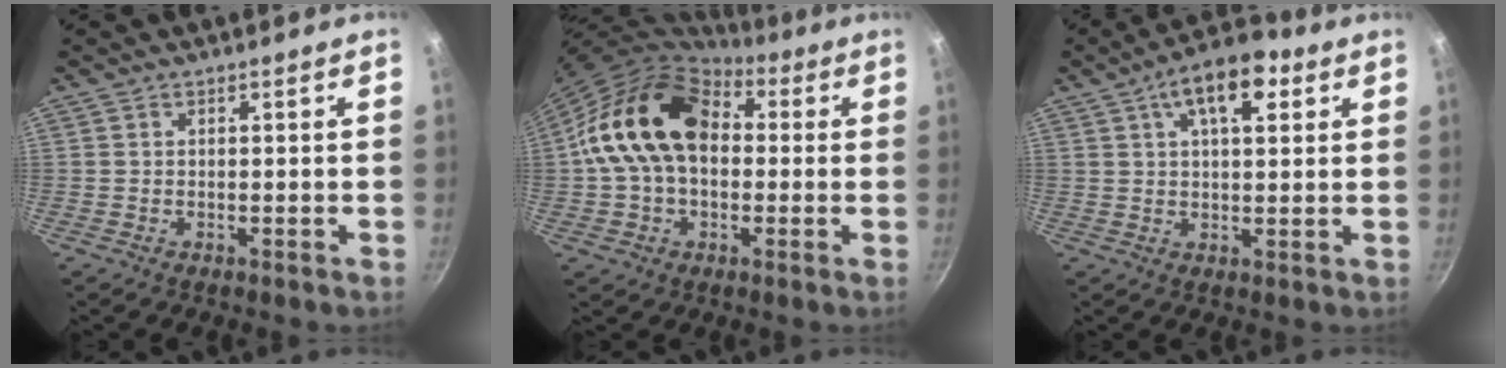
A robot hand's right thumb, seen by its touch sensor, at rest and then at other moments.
{"total": 19.0, "force": [1.8, 13.4, 13.3], "torque": [-0.212, 0.040, 0.018]}
{"total": 10.8, "force": [4.4, 5.1, 8.5], "torque": [-0.114, 0.002, 0.060]}